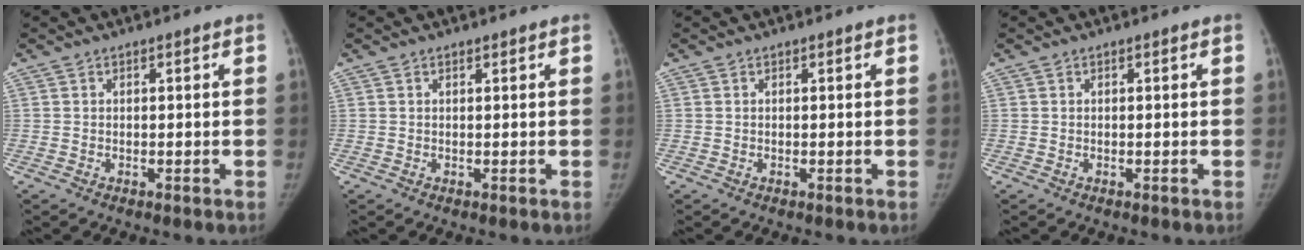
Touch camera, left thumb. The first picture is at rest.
{"total": 0.0}
{"total": 0.0}
{"total": 0.0}